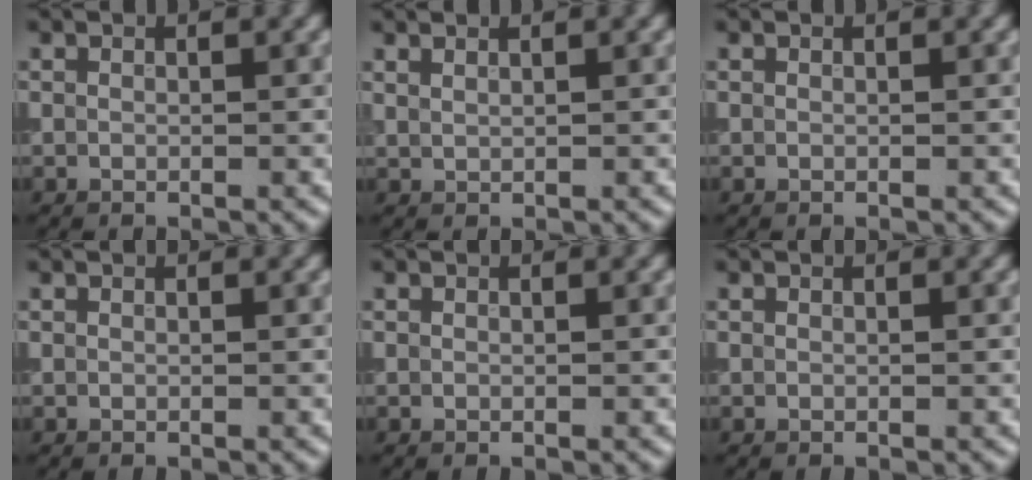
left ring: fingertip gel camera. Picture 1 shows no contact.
{"total": 1.1, "force": [0.9, 0.3, 0.4], "torque": [-0.007, 0.000, 0.015]}
{"total": 0.0}
{"total": 0.0}
{"total": 0.0}
{"total": 0.0}